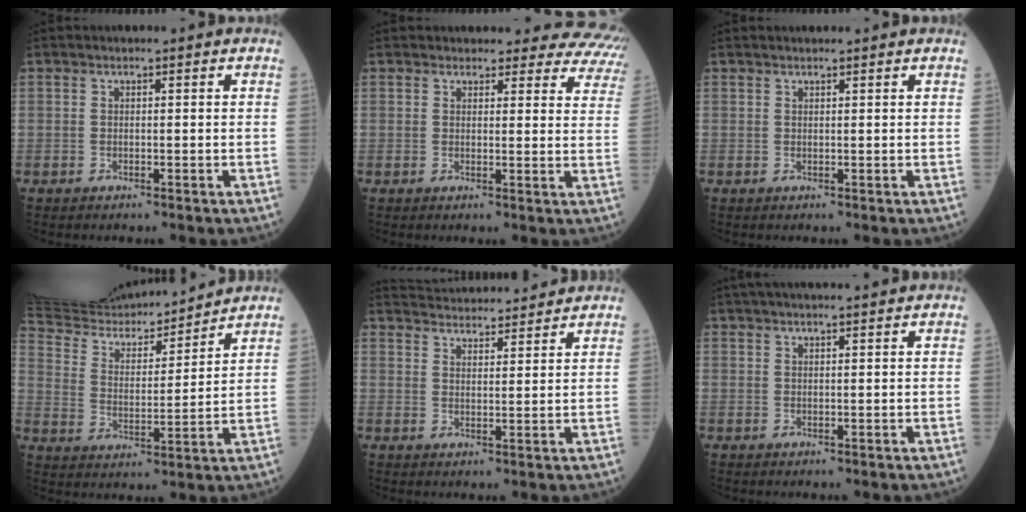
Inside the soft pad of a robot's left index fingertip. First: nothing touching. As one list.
[{"total": 13.5, "force": [12.7, 4.7, 0.8], "torque": [0.039, -0.053, 0.096]}, {"total": 2.1, "force": [2.0, 0.1, 0.6], "torque": [-0.008, 0.019, 0.026]}, {"total": 20.6, "force": [19.4, 3.3, 6.2], "torque": [-0.130, 0.002, 0.320]}, {"total": 13.4, "force": [13.0, 1.8, 2.9], "torque": [-0.049, 0.026, 0.182]}, {"total": 8.5, "force": [7.5, 0.3, 4.0], "torque": [-0.060, 0.034, 0.102]}]